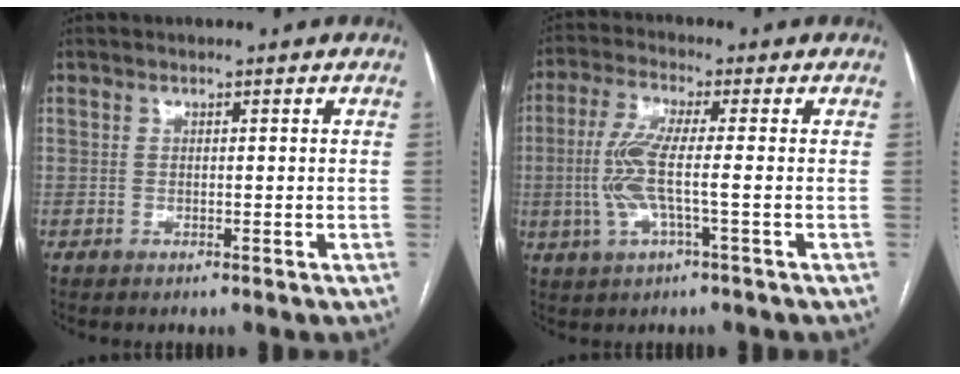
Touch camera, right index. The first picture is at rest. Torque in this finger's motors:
{"motor_torque": [1.22, -0.40, 0.71, 0.21]}